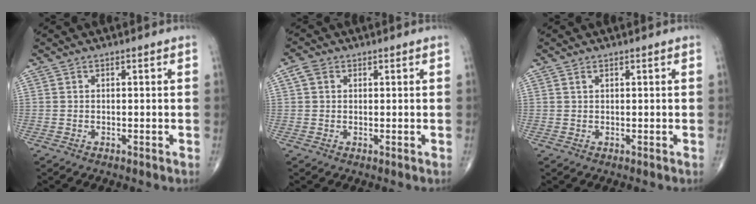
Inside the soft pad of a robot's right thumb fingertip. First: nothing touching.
{"total": 2.4, "force": [0.8, 1.9, 1.3], "torque": [-0.024, 0.008, 0.015]}
{"total": 0.6, "force": [0.4, 0.2, 0.3], "torque": [-0.008, 0.003, 0.009]}